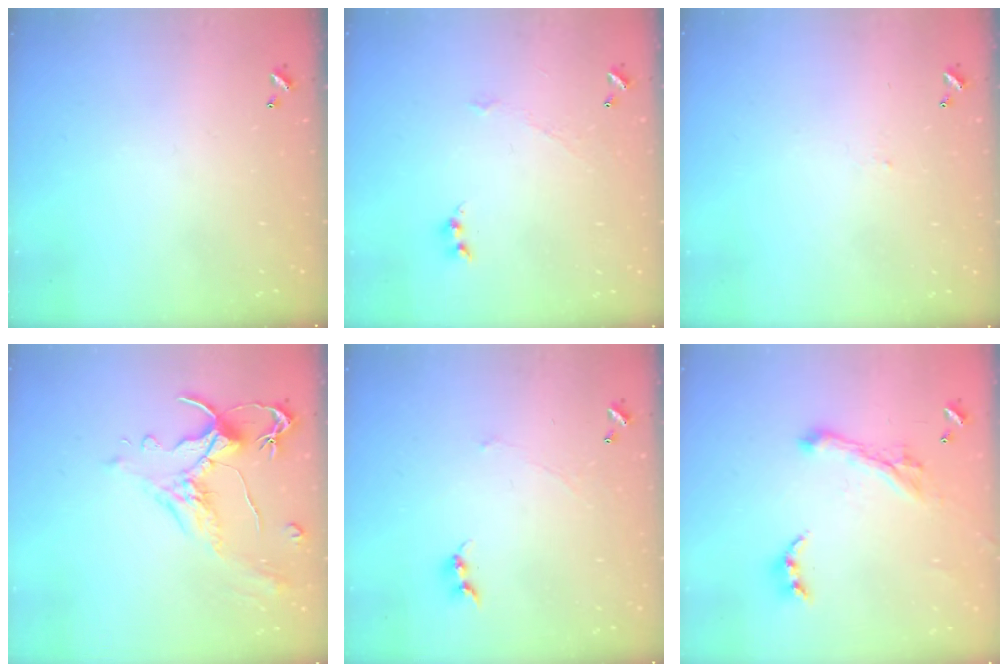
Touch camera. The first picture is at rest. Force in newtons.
{"total": 1.9, "press": 1.8, "slide": 0.4}
{"total": 2.1, "press": 2.1, "slide": 0.2}
{"total": 1.6, "press": 1.1, "slide": 1.2}
{"total": 1.0, "press": 0.8, "slide": 0.6}
{"total": 2.8, "press": 2.5, "slide": 1.3}